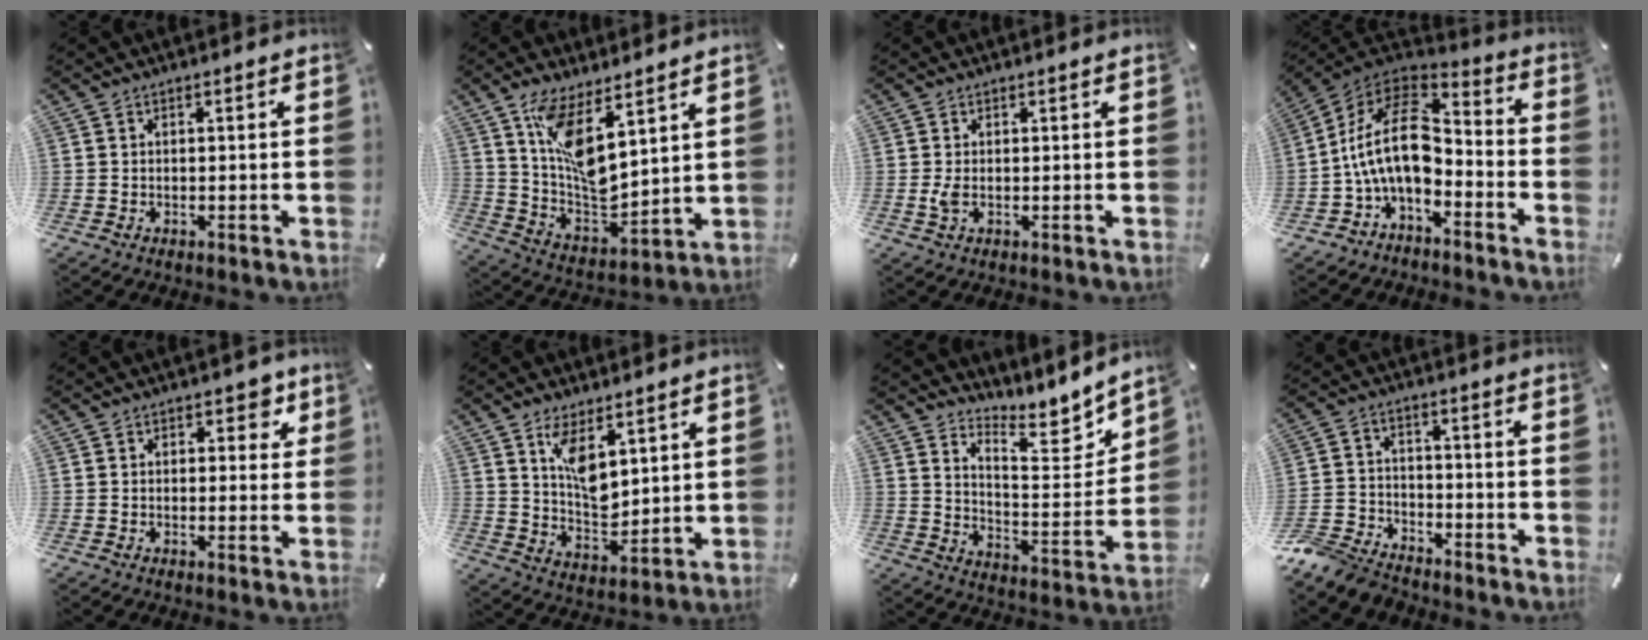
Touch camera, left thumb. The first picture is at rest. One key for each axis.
{"total": 12.9, "fx": 7.8, "fy": 5.0, "fz": 9.0, "tx": -0.180, "ty": -0.055, "tz": 0.144}
{"total": 2.3, "fx": 0.1, "fy": 1.0, "fz": 2.0, "tx": -0.054, "ty": -0.005, "tz": -0.002}
{"total": 18.7, "fx": -3.0, "fy": 11.4, "fz": 14.5, "tx": -0.300, "ty": 0.022, "tz": -0.050}
{"total": 4.3, "fx": 1.8, "fy": 2.8, "fz": 2.7, "tx": -0.011, "ty": -0.006, "tz": 0.020}
{"total": 9.8, "fx": 5.3, "fy": 5.5, "fz": 6.1, "tx": -0.109, "ty": -0.028, "tz": 0.096}
{"total": 10.3, "fx": 8.5, "fy": 4.1, "fz": 4.2, "tx": -0.048, "ty": -0.089, "tz": 0.145}
{"total": 8.7, "fx": -7.8, "fy": 3.3, "fz": 1.9, "tx": -0.044, "ty": 0.034, "tz": -0.155}